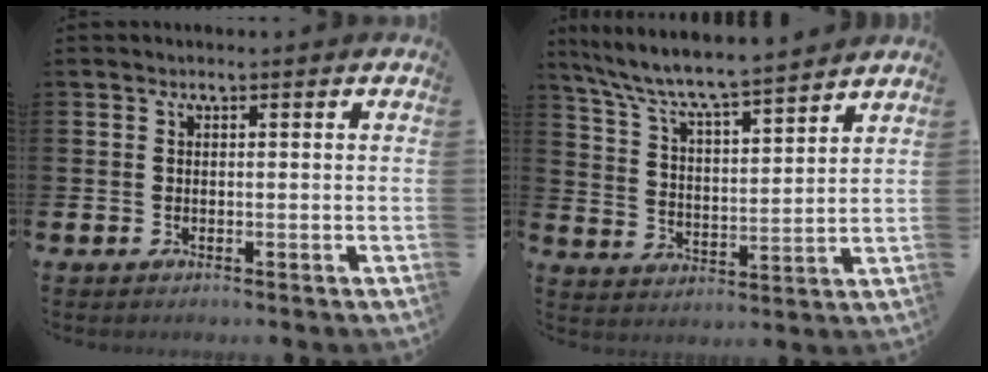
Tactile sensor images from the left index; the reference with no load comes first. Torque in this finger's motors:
{"motor_torque": [0.51, -0.54, 0.99, 0.21]}